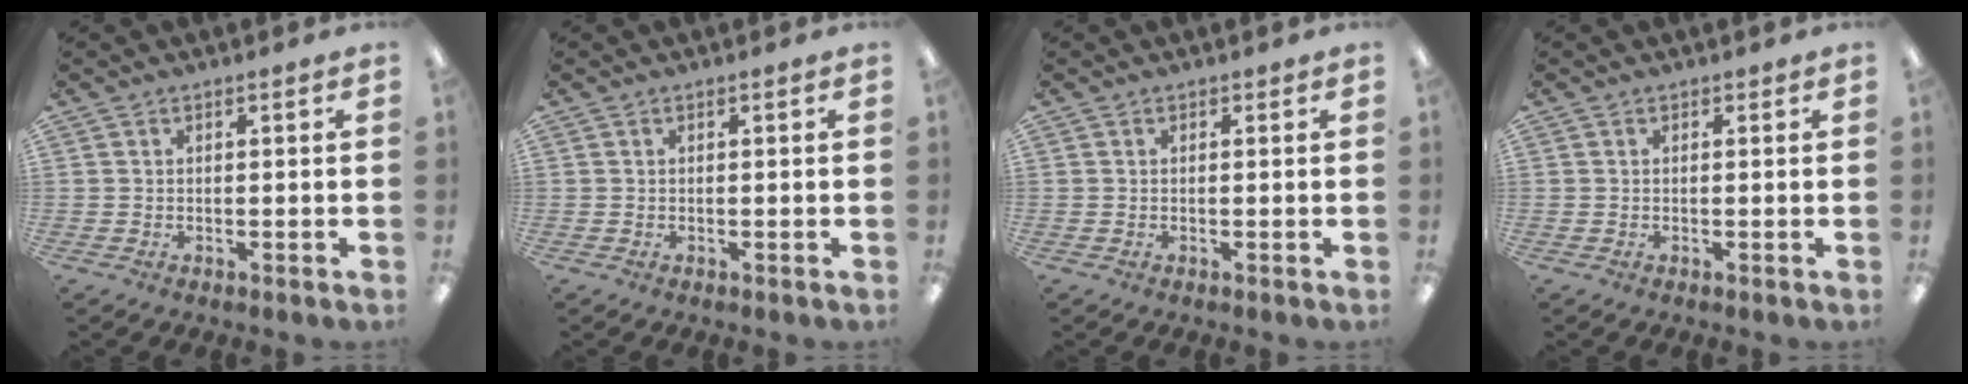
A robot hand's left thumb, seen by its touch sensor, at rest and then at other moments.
{"total": 0.0}
{"total": 0.0}
{"total": 0.0}